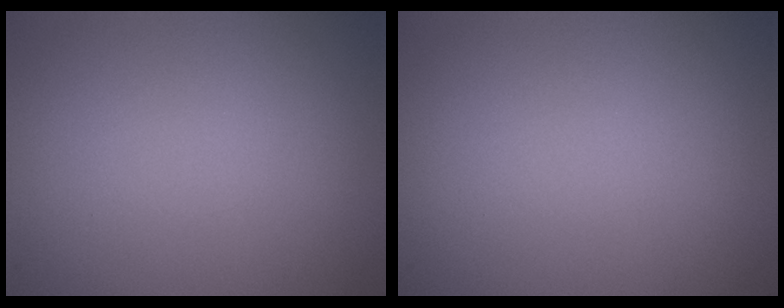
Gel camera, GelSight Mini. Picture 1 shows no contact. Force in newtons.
{"total": 0.0}